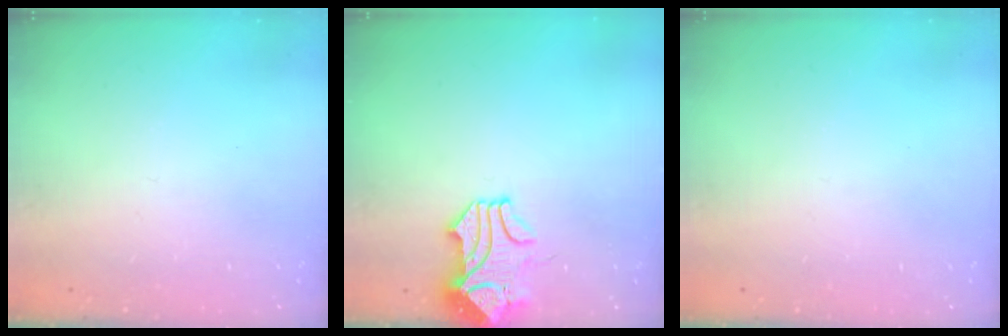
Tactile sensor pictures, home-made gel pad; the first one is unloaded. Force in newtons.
{"total": 1.2, "press": 1.0, "slide": 0.8}
{"total": 0.0}